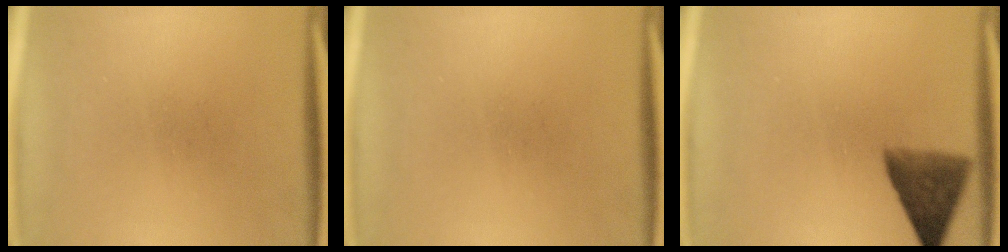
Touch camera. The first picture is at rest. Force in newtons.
{"total": 0.0}
{"total": 6.8}